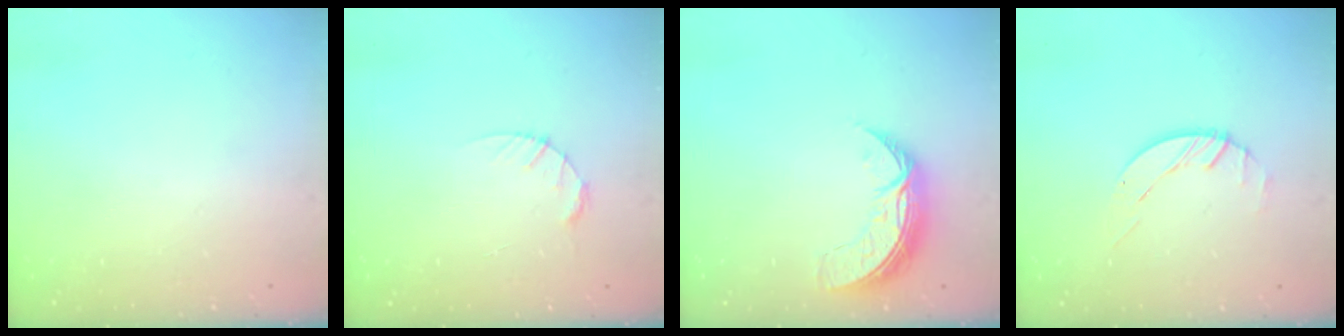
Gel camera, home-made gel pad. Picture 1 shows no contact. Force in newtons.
{"total": 3.7, "press": 3.6, "slide": 0.4}
{"total": 7.8, "press": 7.8, "slide": 0.7}
{"total": 2.6, "press": 2.6, "slide": 0.3}